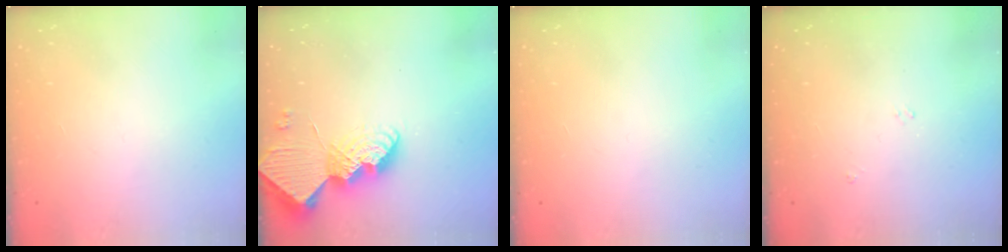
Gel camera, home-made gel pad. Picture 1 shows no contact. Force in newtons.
{"total": 12.3, "press": 12.3, "slide": 0.8}
{"total": 0.0}
{"total": 2.7, "press": 2.7, "slide": 0.4}